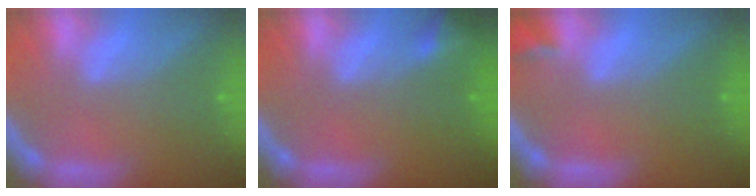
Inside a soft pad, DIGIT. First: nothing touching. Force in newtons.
{"total": 1.9}
{"total": 1.4}